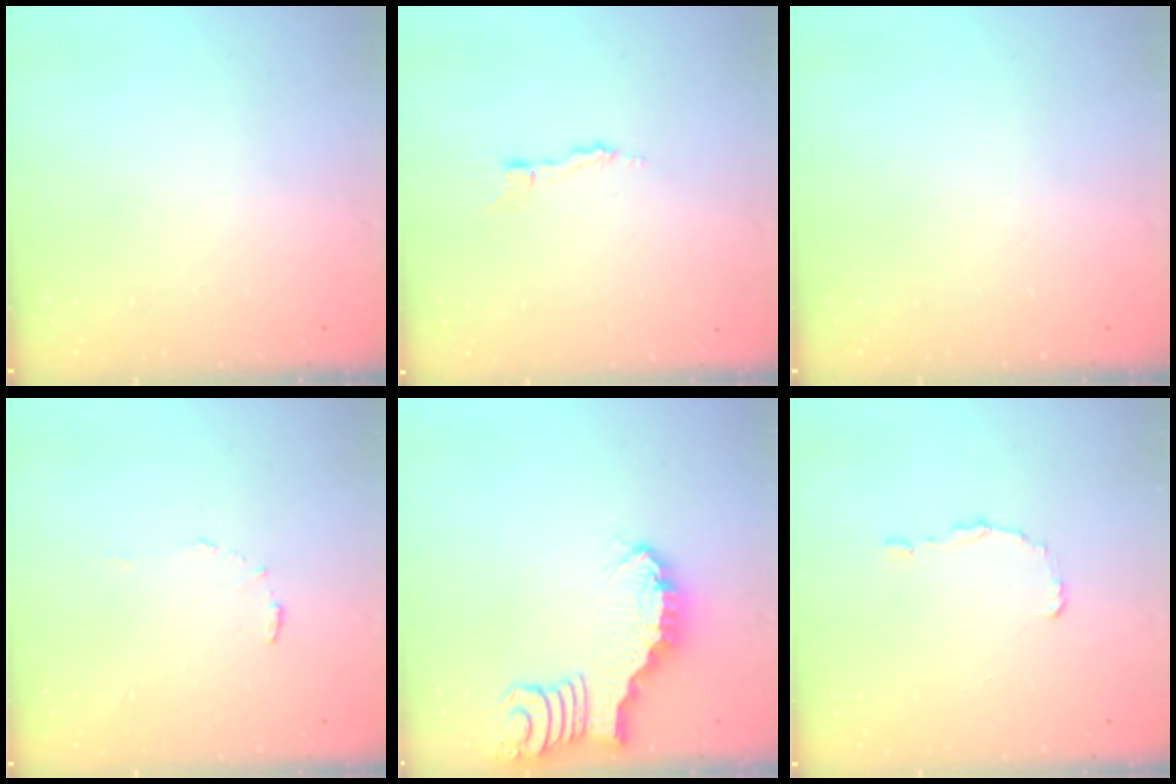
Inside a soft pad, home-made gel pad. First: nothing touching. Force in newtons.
{"total": 3.4, "press": 3.4, "slide": 0.3}
{"total": 0.0}
{"total": 4.4, "press": 4.4, "slide": 0.2}
{"total": 2.4, "press": 2.4, "slide": 0.2}
{"total": 1.0, "press": 1.0, "slide": 0.0}